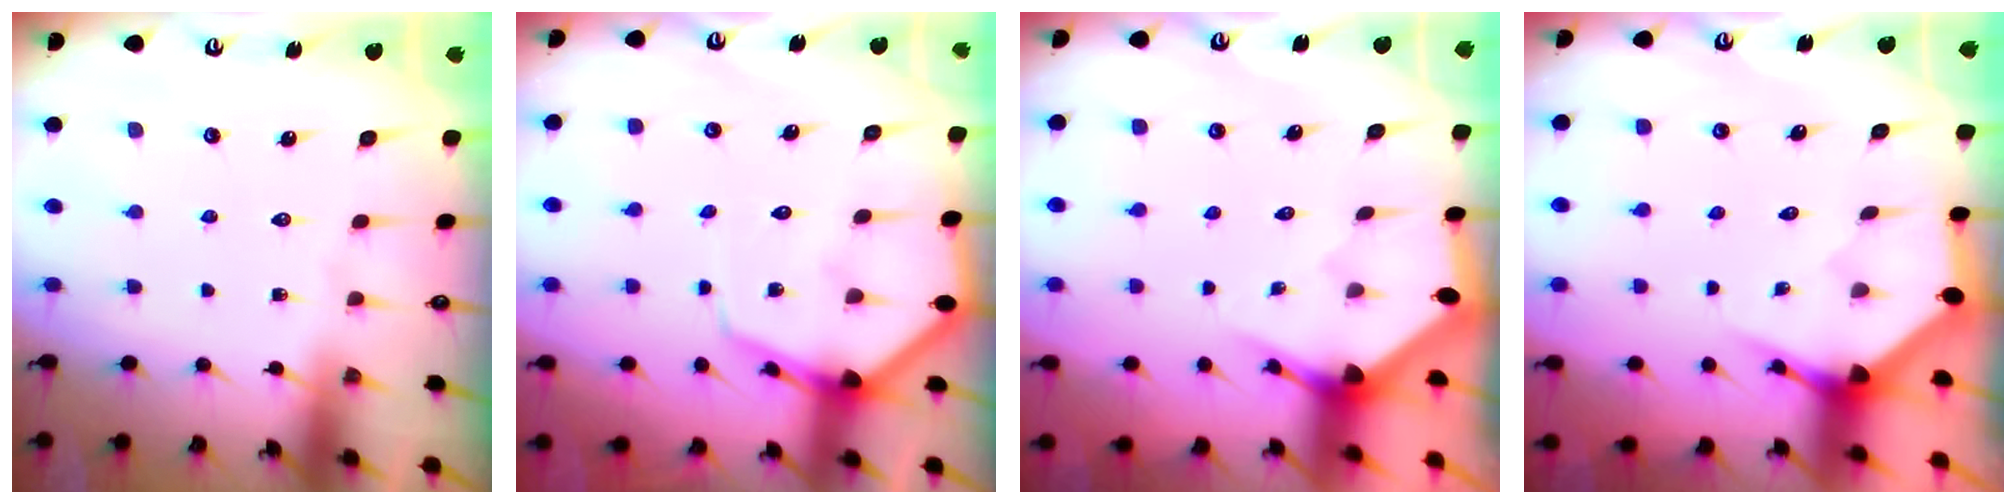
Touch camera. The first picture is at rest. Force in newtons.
{"total": 6.7, "press": 6.7, "slide": 0.7}
{"total": 3.1, "press": 3.1, "slide": 0.2}
{"total": 3.6, "press": 3.6, "slide": 0.1}